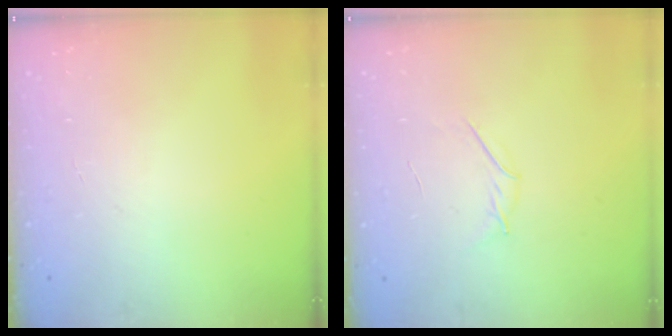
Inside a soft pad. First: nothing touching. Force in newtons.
{"total": 2.9, "press": 2.8, "slide": 0.9}